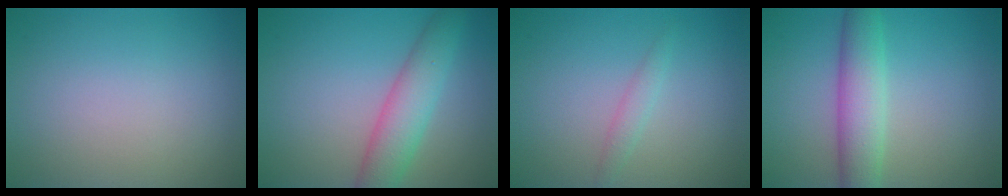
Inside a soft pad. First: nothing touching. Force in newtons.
{"total": 4.7, "press": 4.7, "slide": 0.2}
{"total": 1.2, "press": 1.2, "slide": 0.1}
{"total": 4.8, "press": 4.8, "slide": 0.1}